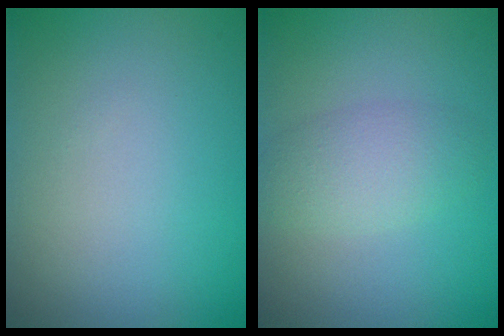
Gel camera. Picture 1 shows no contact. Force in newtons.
{"total": 2.8, "press": 2.8, "slide": 0.1}